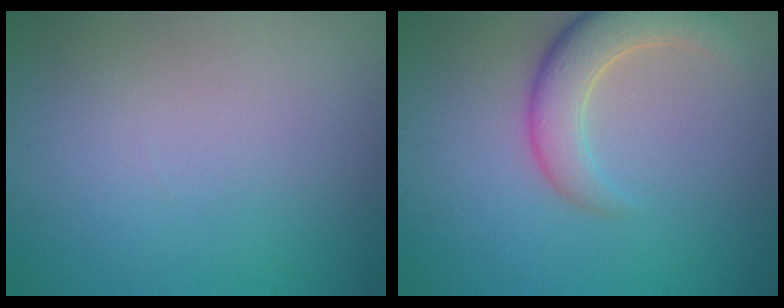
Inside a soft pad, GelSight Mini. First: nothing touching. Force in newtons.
{"total": 4.9, "press": 4.8, "slide": 0.5}